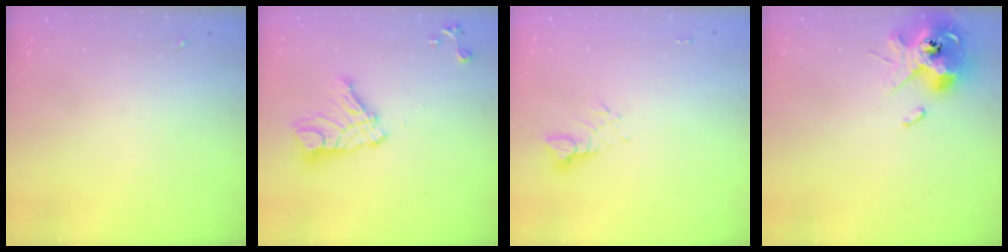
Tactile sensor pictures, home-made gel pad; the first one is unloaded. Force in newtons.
{"total": 13.2, "press": 13.2, "slide": 1.3}
{"total": 3.1, "press": 3.1, "slide": 0.2}
{"total": 13.1, "press": 13.0, "slide": 1.6}